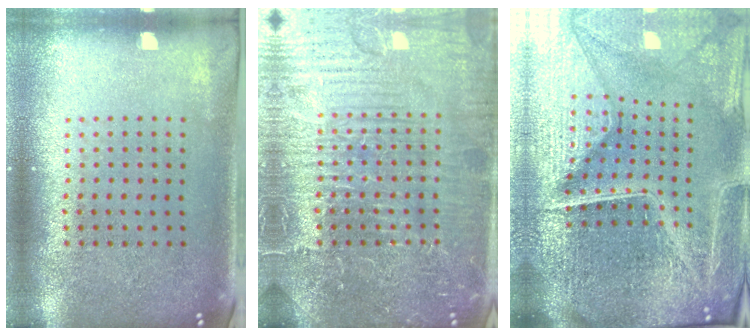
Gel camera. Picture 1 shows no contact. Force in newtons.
{"total": 7.7, "press": 7.7, "slide": 1.0}
{"total": 7.0, "press": 6.2, "slide": 3.4}